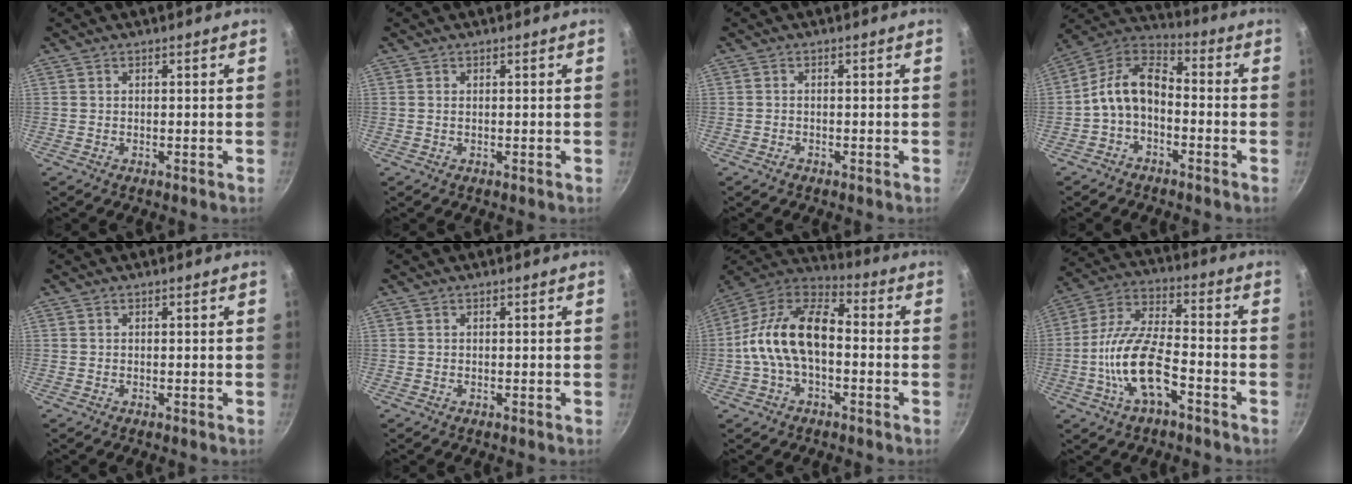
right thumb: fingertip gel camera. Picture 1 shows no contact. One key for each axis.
{"total": 0.0}
{"total": 0.8, "fx": -0.6, "fy": 0.5, "fz": 0.3, "tx": -0.005, "ty": 0.001, "tz": -0.012}
{"total": 10.9, "fx": -2.1, "fy": 7.1, "fz": 8.0, "tx": -0.138, "ty": 0.047, "tz": -0.054}
{"total": 0.0}
{"total": 0.0}
{"total": 16.6, "fx": -1.3, "fy": 9.5, "fz": 13.6, "tx": -0.251, "ty": 0.043, "tz": -0.032}
{"total": 14.4, "fx": -4.9, "fy": 6.1, "fz": 12.1, "tx": -0.246, "ty": 0.042, "tz": -0.091}